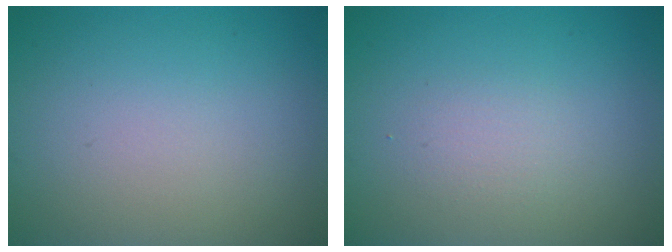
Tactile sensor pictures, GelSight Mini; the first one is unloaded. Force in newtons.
{"total": 1.3, "press": 1.3, "slide": 0.1}